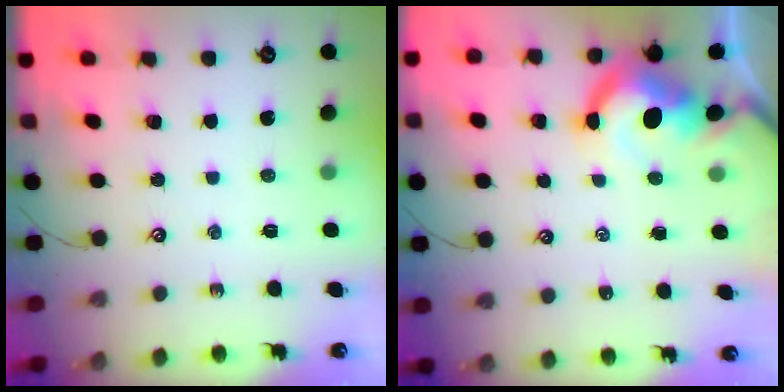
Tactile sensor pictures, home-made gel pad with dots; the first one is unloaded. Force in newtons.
{"total": 10.4, "press": 10.3, "slide": 1.6}